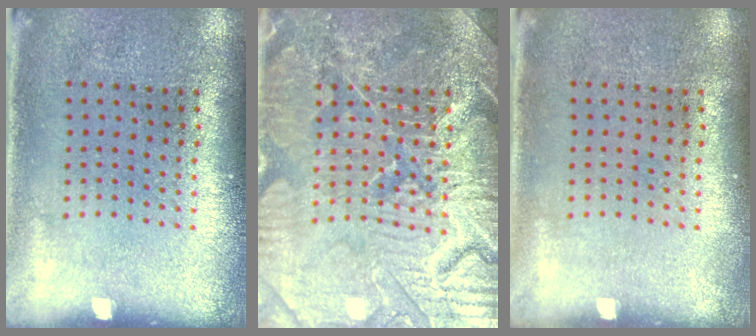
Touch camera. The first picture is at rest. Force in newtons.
{"total": 7.8, "press": 7.7, "slide": 1.0}
{"total": 0.0}